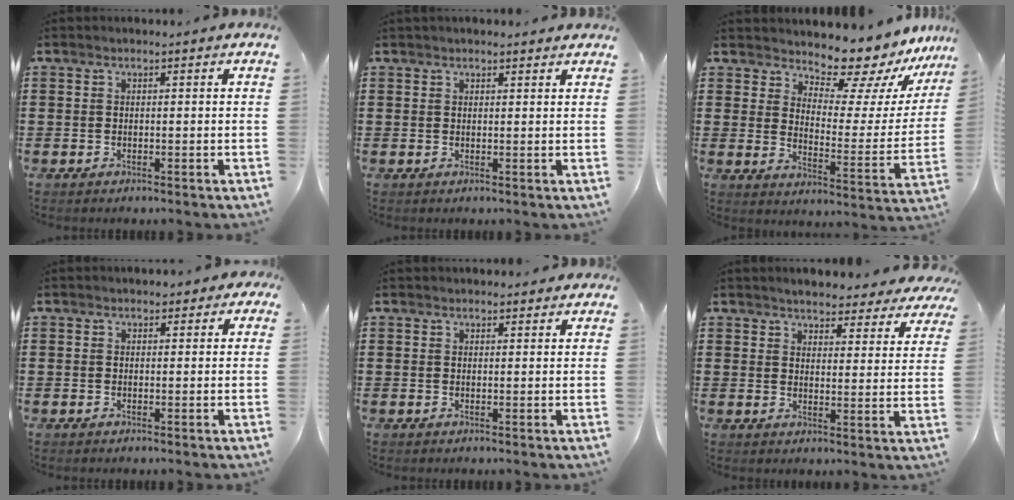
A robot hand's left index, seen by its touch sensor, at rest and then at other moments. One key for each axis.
{"total": 1.2, "fx": 1.1, "fy": 0.3, "fz": 0.1, "tx": -0.005, "ty": 0.003, "tz": 0.021}
{"total": 10.2, "fx": 9.6, "fy": 2.3, "fz": 2.6, "tx": -0.055, "ty": -0.087, "tz": 0.167}
{"total": 1.2, "fx": 0.7, "fy": 0.9, "fz": 0.4, "tx": -0.004, "ty": 0.005, "tz": 0.009}
{"total": 1.4, "fx": 1.4, "fy": 0.4, "fz": 0.1, "tx": -0.006, "ty": 0.005, "tz": 0.026}
{"total": 3.7, "fx": 3.7, "fy": 0.2, "fz": 0.3, "tx": -0.016, "ty": -0.020, "tz": 0.062}